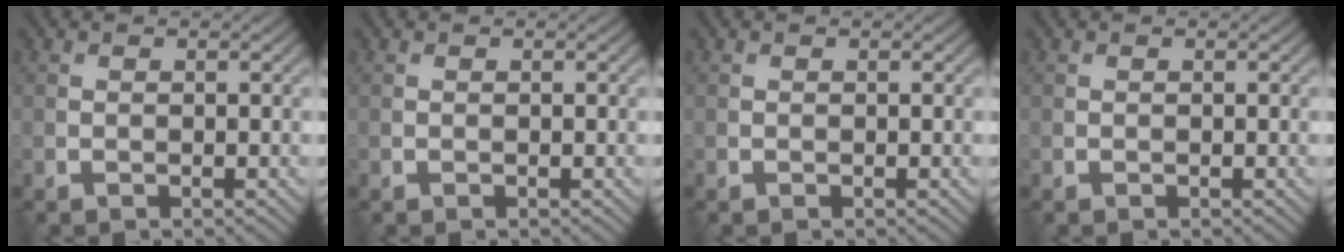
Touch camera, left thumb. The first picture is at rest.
{"total": 0.0}
{"total": 0.0}
{"total": 0.0}